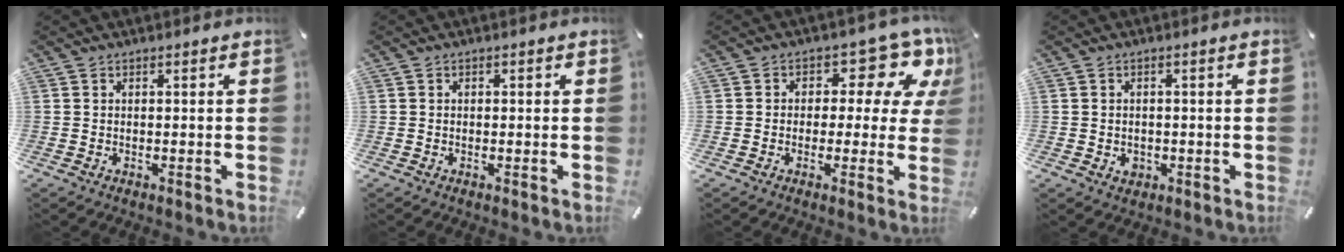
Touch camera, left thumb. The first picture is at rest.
{"total": 0.5, "force": [-0.1, 0.5, 0.2], "torque": [-0.003, 0.004, -0.003]}
{"total": 11.3, "force": [4.4, 6.6, 8.0], "torque": [-0.093, -0.030, 0.072]}
{"total": 2.3, "force": [-0.5, 2.0, 1.0], "torque": [-0.019, 0.005, -0.011]}